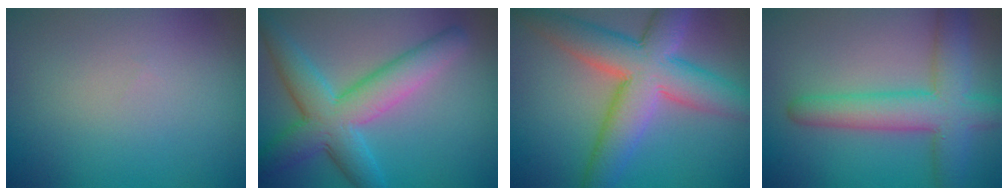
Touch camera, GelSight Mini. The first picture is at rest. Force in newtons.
{"total": 7.1, "press": 7.1, "slide": 0.2}
{"total": 9.2, "press": 9.2, "slide": 0.5}
{"total": 6.4, "press": 6.4, "slide": 0.4}